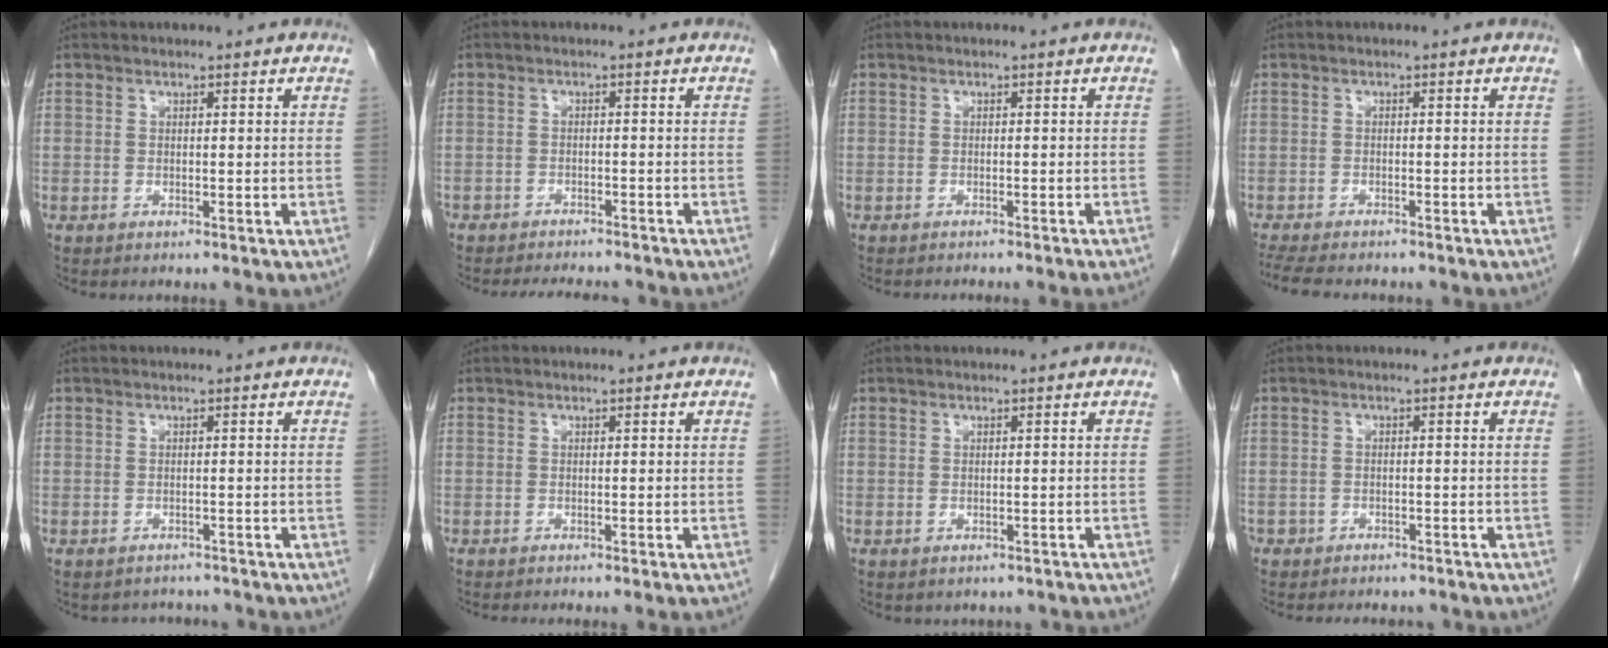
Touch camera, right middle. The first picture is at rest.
{"total": 8.0, "force": [-7.2, 2.0, 2.7], "torque": [-0.034, -0.002, -0.096]}
{"total": 5.1, "force": [-4.7, -0.6, 2.1], "torque": [-0.013, -0.007, -0.059]}
{"total": 8.8, "force": [-7.5, 2.1, 4.0], "torque": [-0.068, -0.009, -0.113]}
{"total": 2.8, "force": [-2.6, 1.2, -0.2], "torque": [0.002, 0.003, -0.035]}
{"total": 2.6, "force": [-2.3, -0.3, 1.2], "torque": [-0.013, 0.003, -0.030]}
{"total": 2.4, "force": [-2.0, 1.2, 0.6], "torque": [-0.008, 0.002, -0.021]}
{"total": 6.6, "force": [-5.7, 2.9, 1.7], "torque": [-0.024, 0.009, -0.068]}